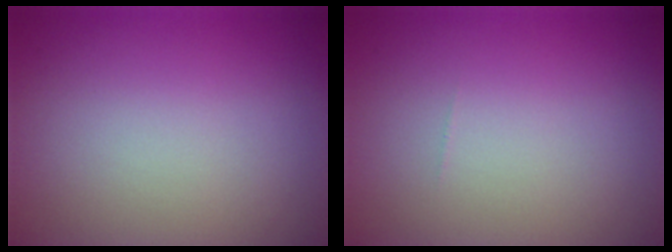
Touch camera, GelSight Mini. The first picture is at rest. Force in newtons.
{"total": 0.0}